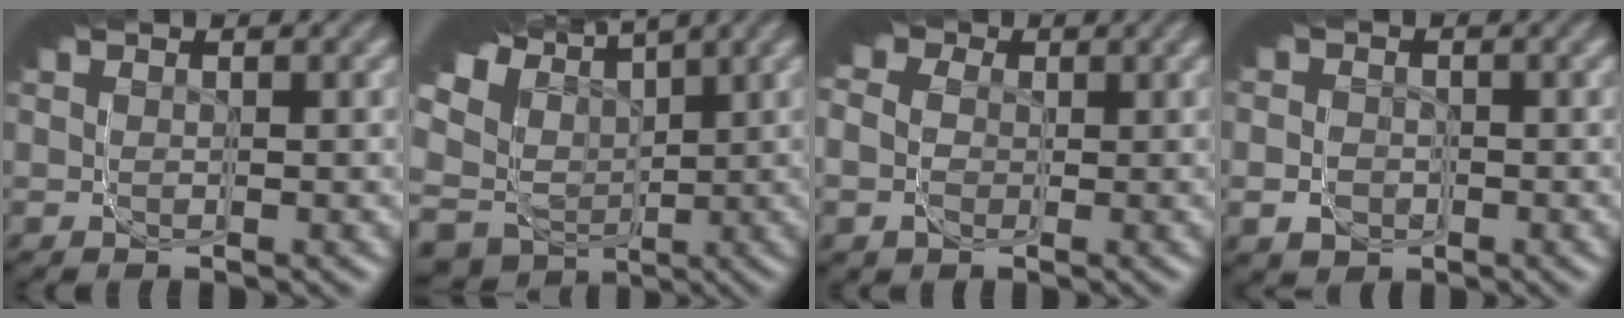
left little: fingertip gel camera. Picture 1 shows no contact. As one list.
[{"total": 14.8, "force": [-2.4, 11.1, 9.5], "torque": [-0.155, -0.013, -0.048]}, {"total": 8.9, "force": [1.1, 7.4, 4.8], "torque": [-0.055, 0.008, 0.002]}, {"total": 2.5, "force": [-0.6, 2.4, 0.6], "torque": [-0.004, -0.014, -0.008]}]